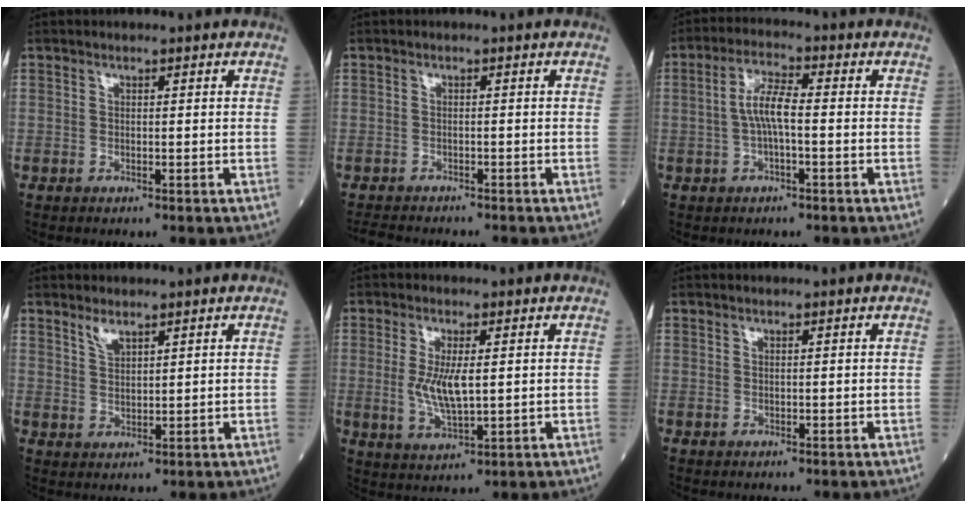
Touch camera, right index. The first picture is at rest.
{"total": 4.9, "force": [-4.7, 0.8, 1.2], "torque": [-0.015, -0.016, -0.075]}
{"total": 5.0, "force": [-0.5, 1.0, 4.9], "torque": [-0.100, 0.012, -0.011]}
{"total": 2.3, "force": [1.8, 0.7, 1.3], "torque": [-0.027, -0.001, 0.039]}
{"total": 5.9, "force": [0.5, 1.6, 5.7], "torque": [-0.117, -0.009, 0.011]}
{"total": 0.0}